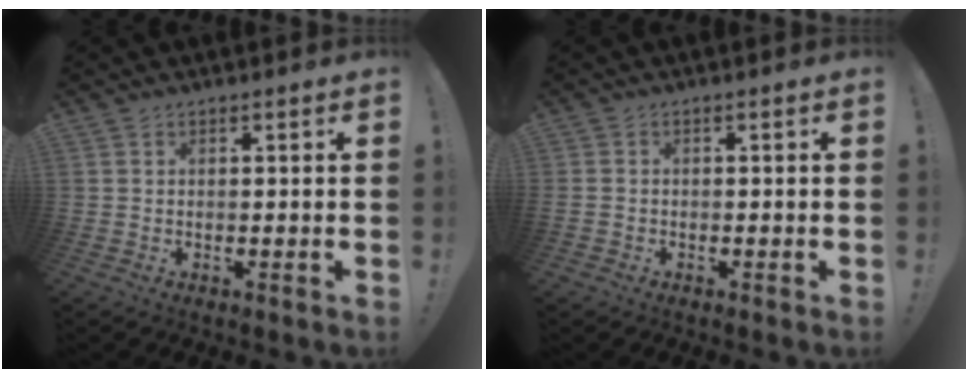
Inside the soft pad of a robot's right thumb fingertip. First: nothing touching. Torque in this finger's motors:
{"motor_torque": [1.49, 1.93, 2.01, 0.22, 0.76]}